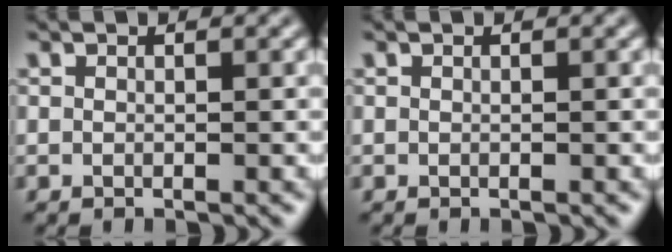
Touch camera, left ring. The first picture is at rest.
{"total": 0.0}